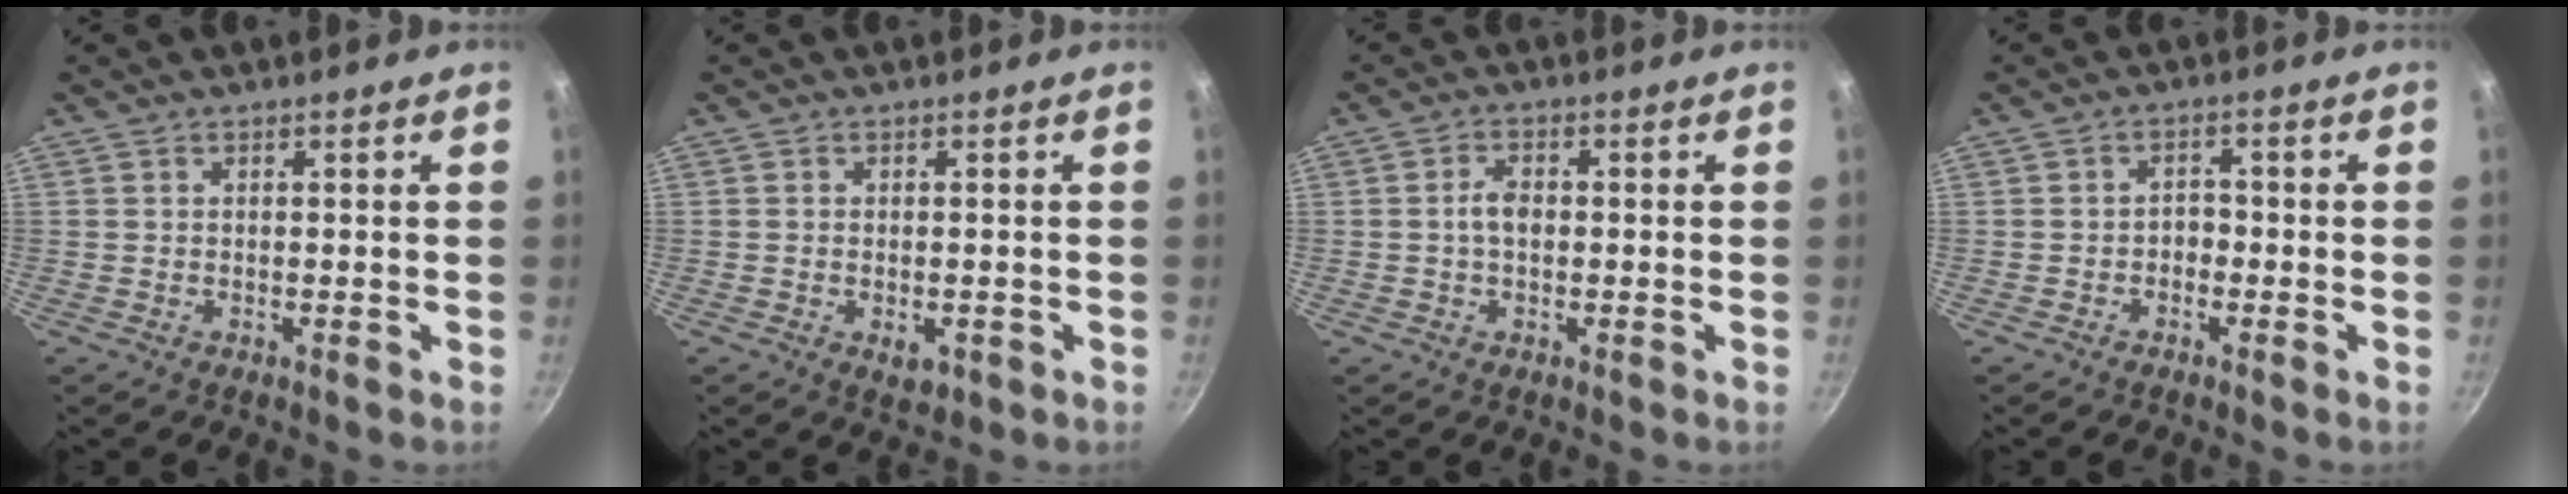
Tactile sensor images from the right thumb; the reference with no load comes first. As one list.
[{"total": 2.7, "force": [-1.0, 1.5, 1.9], "torque": [-0.025, -0.003, -0.014]}, {"total": 3.3, "force": [-0.1, 2.1, 2.6], "torque": [-0.044, 0.011, -0.006]}, {"total": 2.1, "force": [-1.0, 1.5, 1.1], "torque": [-0.004, 0.014, -0.019]}]